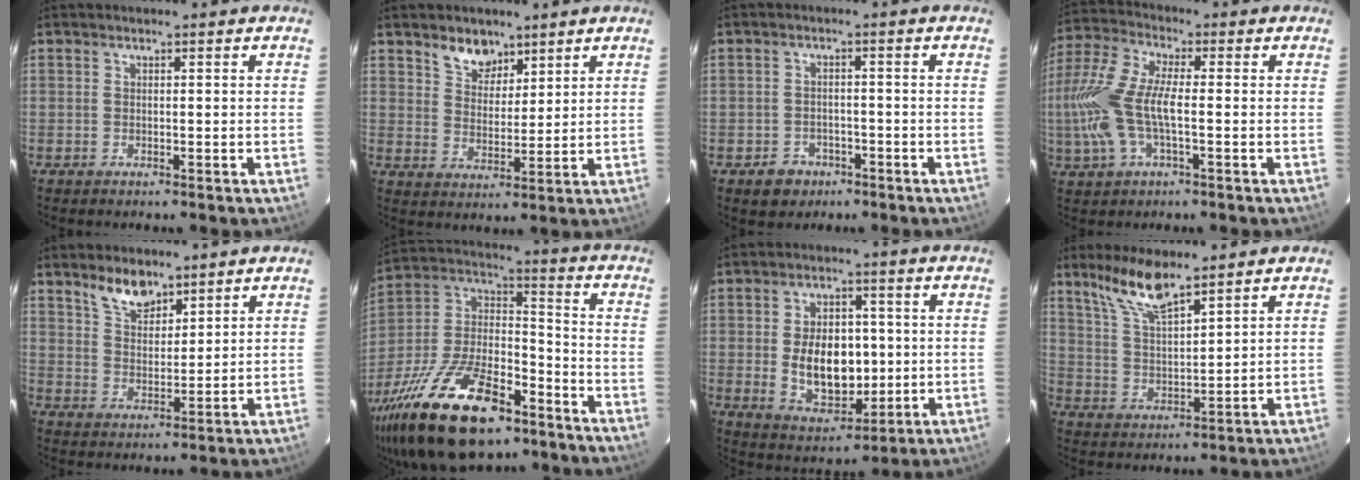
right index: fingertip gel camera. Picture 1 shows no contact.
{"total": 6.1, "force": [4.4, 3.7, 2.1], "torque": [-0.030, 0.008, 0.084]}
{"total": 4.6, "force": [-2.6, 3.8, 0.8], "torque": [-0.029, 0.012, -0.030]}
{"total": 13.4, "force": [-1.9, 5.1, 12.3], "torque": [-0.270, 0.004, -0.040]}
{"total": 6.7, "force": [5.0, 3.0, 3.2], "torque": [-0.052, 0.005, 0.097]}
{"total": 28.3, "force": [-17.5, 12.2, 18.7], "torque": [-0.375, -0.017, -0.290]}
{"total": 12.1, "force": [-0.3, 7.7, 9.4], "torque": [-0.177, 0.000, 0.014]}
{"total": 9.0, "force": [7.0, 1.8, 5.4], "torque": [-0.105, 0.004, 0.146]}